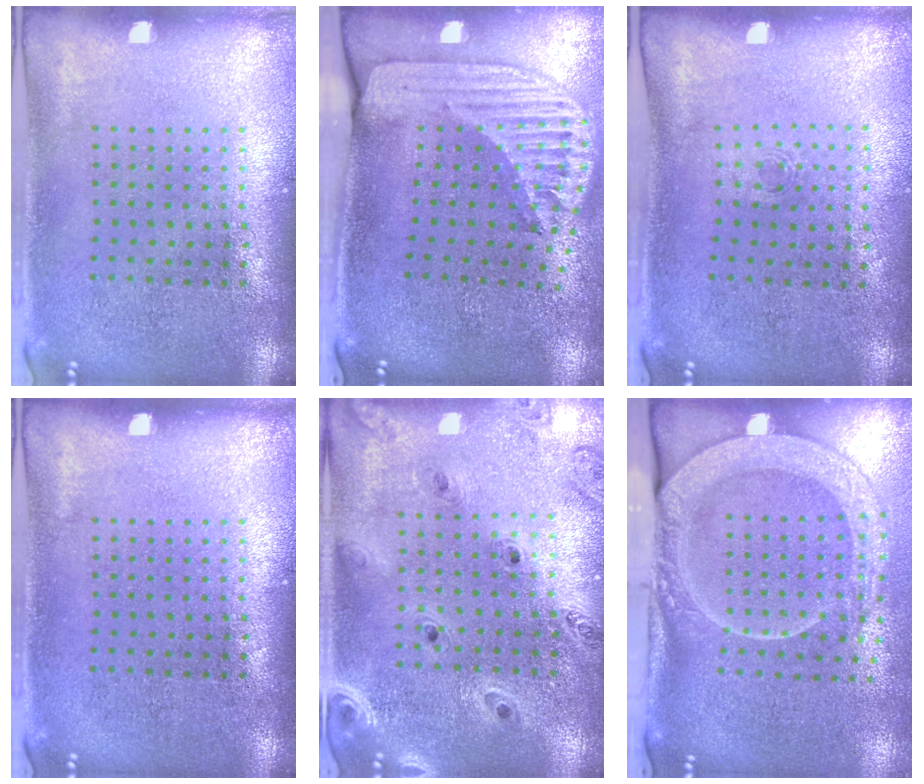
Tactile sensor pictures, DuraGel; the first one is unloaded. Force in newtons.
{"total": 2.5, "press": 1.8, "slide": 1.8}
{"total": 0.5, "press": 0.3, "slide": 0.4}
{"total": 0.0}
{"total": 1.3, "press": 1.3, "slide": 0.2}
{"total": 2.7, "press": 2.1, "slide": 1.7}